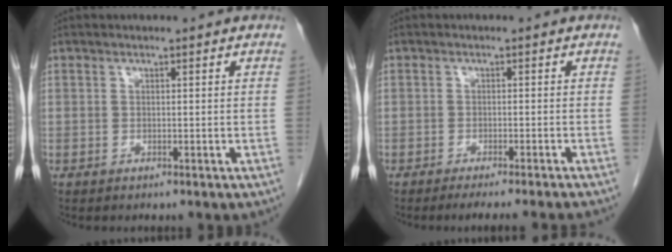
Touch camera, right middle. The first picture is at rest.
{"total": 7.9, "force": [-6.9, -1.1, 3.6], "torque": [-0.023, -0.018, -0.092]}